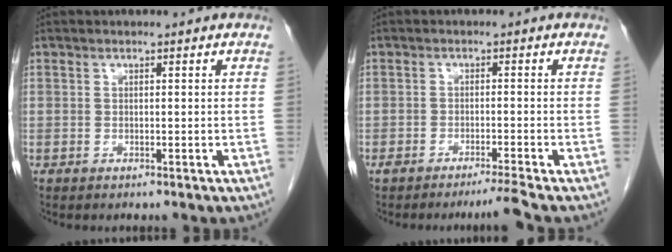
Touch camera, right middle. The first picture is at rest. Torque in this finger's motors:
{"motor_torque": [-0.04, 0.06, 0.02, 0.01]}